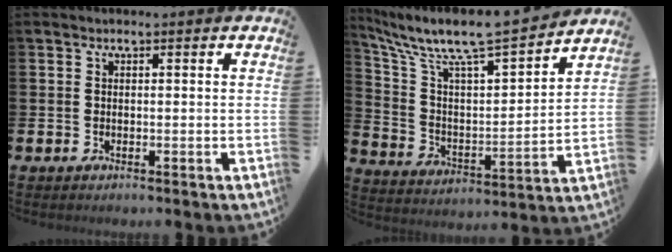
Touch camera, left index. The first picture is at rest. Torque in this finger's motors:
{"motor_torque": [0.52, -0.84, 0.51, 0.21]}